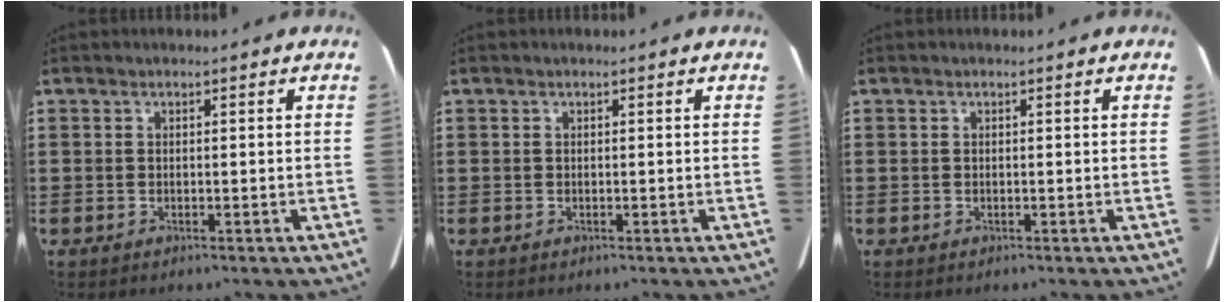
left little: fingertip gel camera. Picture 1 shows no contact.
{"total": 0.0}
{"total": 0.0}